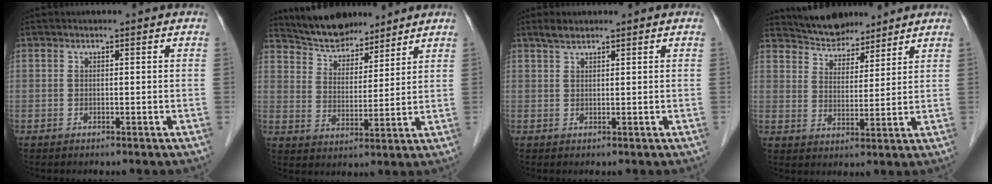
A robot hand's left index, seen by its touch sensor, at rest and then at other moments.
{"total": 9.0, "force": [8.3, 2.9, 1.9], "torque": [-0.036, 0.017, 0.152]}
{"total": 1.8, "force": [1.5, 0.4, 0.9], "torque": [-0.022, 0.010, 0.029]}
{"total": 7.4, "force": [6.9, 2.4, 1.2], "torque": [-0.024, 0.016, 0.126]}